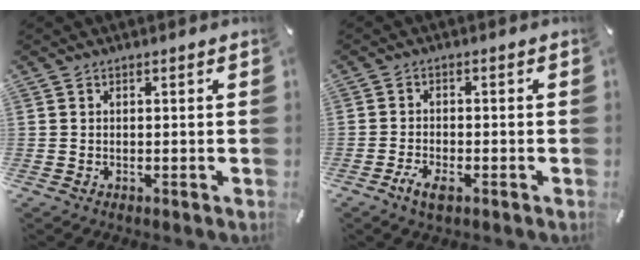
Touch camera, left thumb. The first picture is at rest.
{"total": 3.4, "force": [-2.2, 1.2, 2.2], "torque": [-0.054, 0.003, -0.044]}